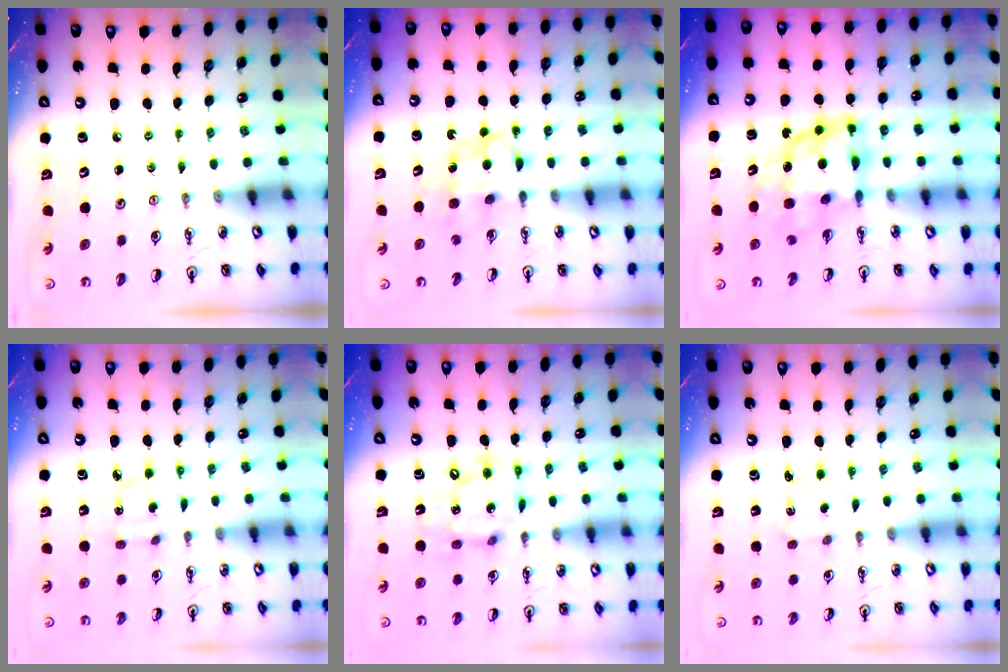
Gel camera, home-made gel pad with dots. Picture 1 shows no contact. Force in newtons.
{"total": 7.2, "press": 7.2, "slide": 0.4}
{"total": 10.8, "press": 10.7, "slide": 1.0}
{"total": 3.4, "press": 3.4, "slide": 0.1}
{"total": 14.1, "press": 14.1, "slide": 1.0}
{"total": 1.8, "press": 1.7, "slide": 0.5}